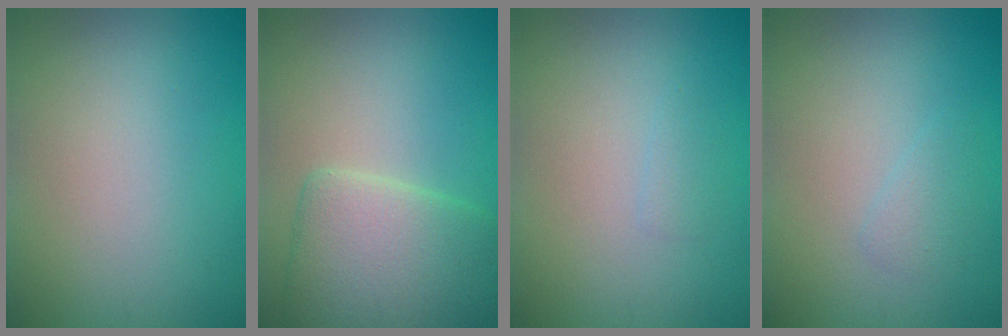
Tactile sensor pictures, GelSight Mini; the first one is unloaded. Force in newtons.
{"total": 5.9, "press": 5.9, "slide": 0.7}
{"total": 0.7, "press": 0.7, "slide": 0.1}
{"total": 1.1, "press": 1.1, "slide": 0.1}